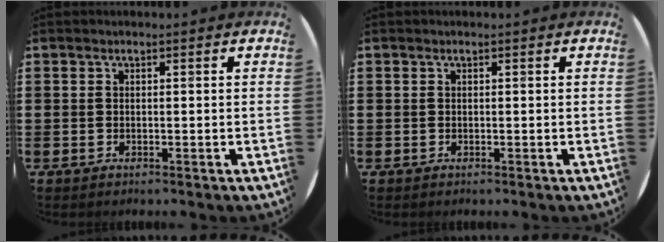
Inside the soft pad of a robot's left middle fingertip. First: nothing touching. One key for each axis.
{"total": 0.0}